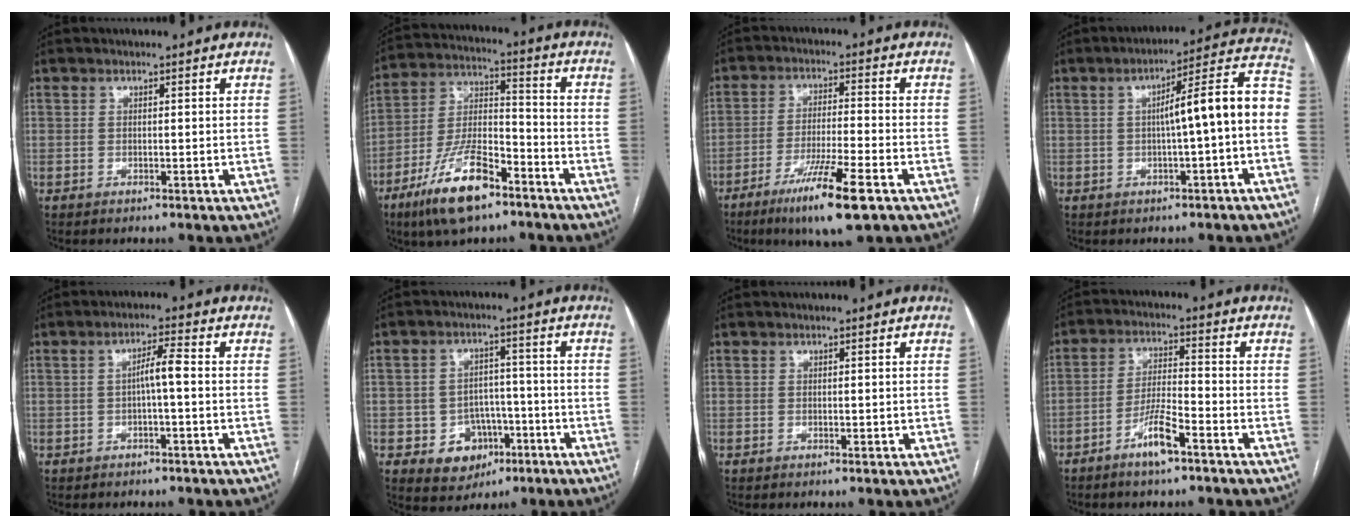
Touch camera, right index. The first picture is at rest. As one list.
[{"total": 14.6, "force": [-9.0, 4.8, 10.4], "torque": [-0.210, -0.004, -0.162]}, {"total": 11.1, "force": [-6.4, 0.3, 9.0], "torque": [-0.164, -0.028, -0.108]}, {"total": 11.9, "force": [-0.8, 0.1, 11.9], "torque": [-0.161, 0.038, -0.014]}, {"total": 3.4, "force": [-0.3, 0.1, 3.4], "torque": [-0.059, 0.008, -0.004]}, {"total": 7.4, "force": [-3.8, 5.5, 3.2], "torque": [-0.048, 0.019, -0.052]}, {"total": 0.6, "force": [0.0, 0.4, 0.5], "torque": [-0.005, 0.000, 0.002]}, {"total": 6.5, "force": [-4.1, 0.7, 5.0], "torque": [-0.103, 0.000, -0.076]}]